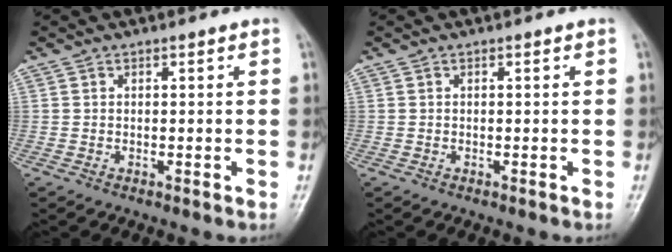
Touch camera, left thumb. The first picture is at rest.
{"total": 0.0}